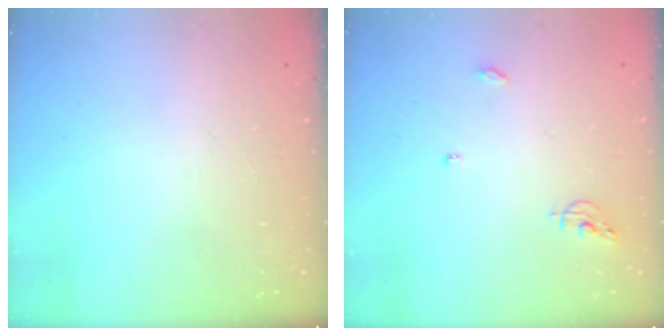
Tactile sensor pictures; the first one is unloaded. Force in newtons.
{"total": 5.4, "press": 5.4, "slide": 0.4}